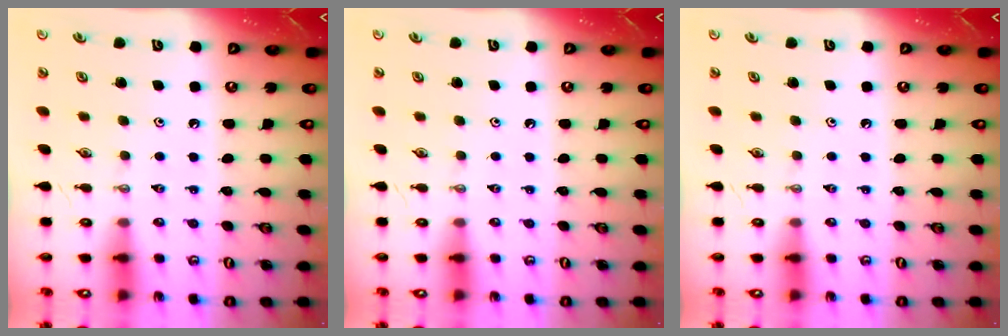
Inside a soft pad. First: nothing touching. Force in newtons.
{"total": 0.0}
{"total": 0.0}